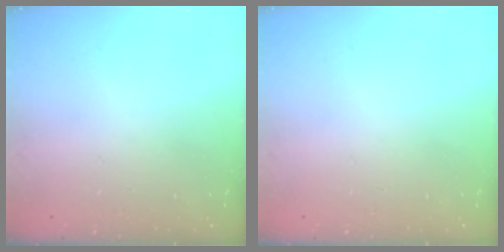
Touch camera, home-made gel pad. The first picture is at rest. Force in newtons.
{"total": 0.0}